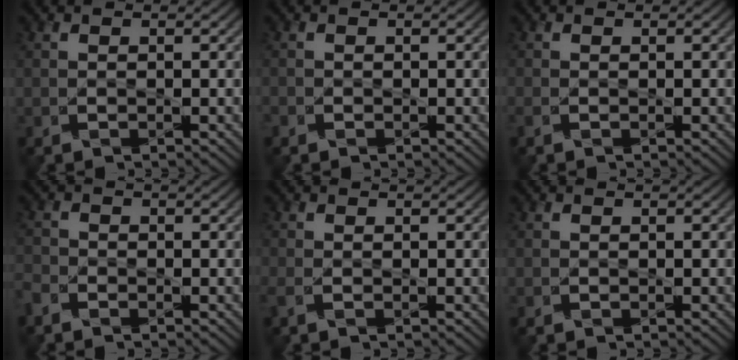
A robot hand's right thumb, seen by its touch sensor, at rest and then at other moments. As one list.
[{"total": 0.7, "force": [-0.6, 0.4, 0.0], "torque": [-0.002, -0.003, -0.012]}, {"total": 0.7, "force": [-0.4, 0.3, 0.5], "torque": [-0.016, -0.002, -0.009]}, {"total": 2.1, "force": [-1.8, 0.9, 0.6], "torque": [-0.018, -0.007, -0.049]}, {"total": 1.1, "force": [-0.4, 0.4, 0.9], "torque": [-0.031, -0.005, -0.012]}, {"total": 0.0}]